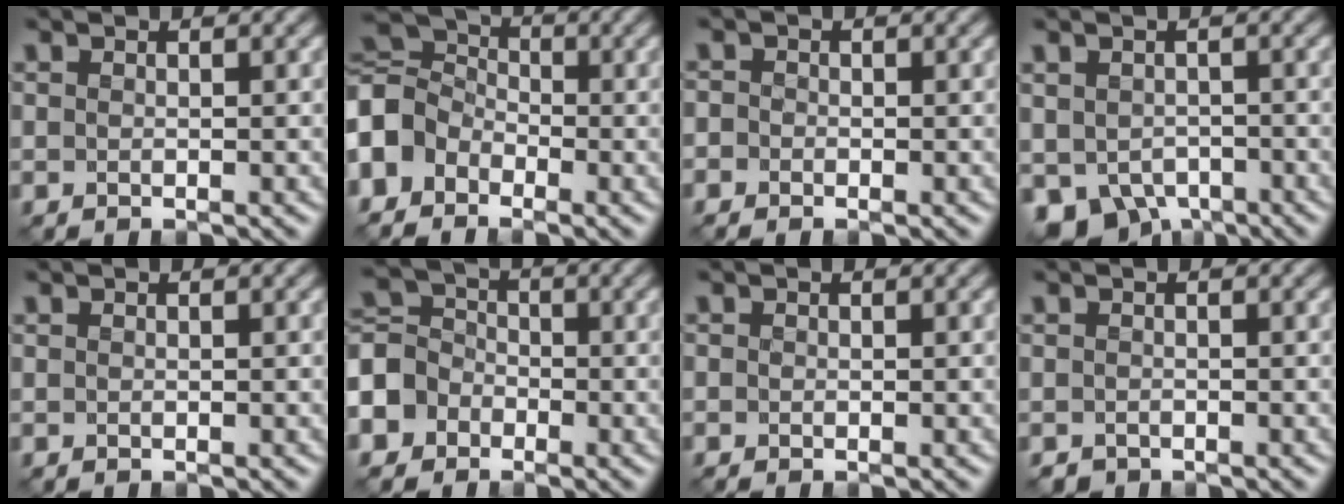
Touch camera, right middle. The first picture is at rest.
{"total": 6.4, "force": [-2.4, 5.1, 3.2], "torque": [-0.080, 0.009, -0.074]}
{"total": 1.0, "force": [-0.5, 0.8, 0.1], "torque": [0.004, -0.004, -0.016]}
{"total": 5.4, "force": [-2.6, 3.9, 2.7], "torque": [-0.052, -0.021, -0.040]}
{"total": 0.0}
{"total": 6.9, "force": [-3.3, 5.6, 2.2], "torque": [-0.045, -0.004, -0.077]}
{"total": 0.0}
{"total": 0.6, "force": [-0.6, 0.2, -0.1], "torque": [0.003, -0.007, -0.013]}